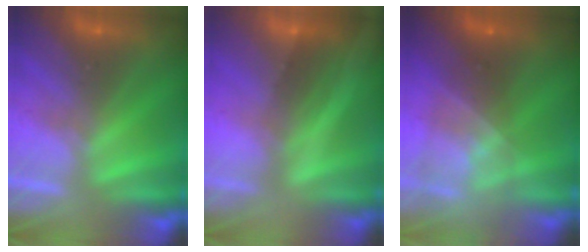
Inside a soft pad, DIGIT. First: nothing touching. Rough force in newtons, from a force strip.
{"total": 2.1}
{"total": 7.3}